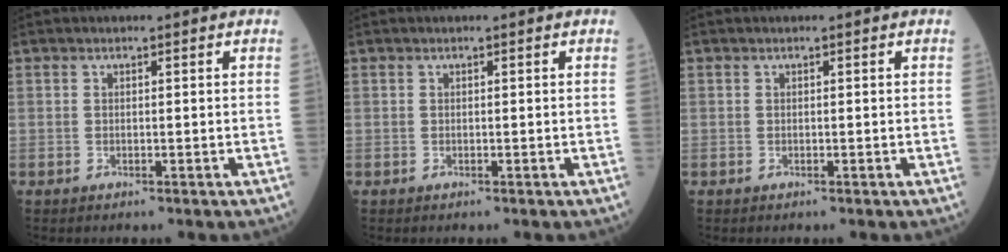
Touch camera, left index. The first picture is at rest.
{"total": 0.0}
{"total": 0.0}